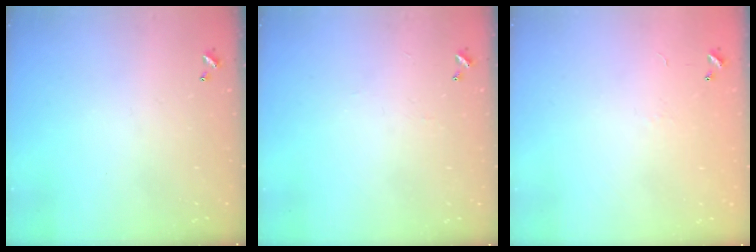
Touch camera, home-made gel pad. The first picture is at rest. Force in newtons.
{"total": 2.2, "press": 2.2, "slide": 0.4}
{"total": 6.9, "press": 6.9, "slide": 0.9}